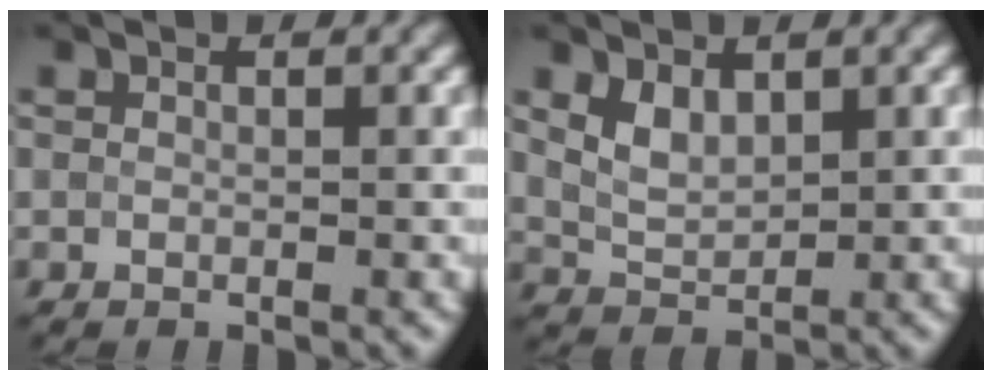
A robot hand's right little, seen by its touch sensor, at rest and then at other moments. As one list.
[{"total": 2.5, "force": [1.3, 1.5, 1.6], "torque": [-0.039, 0.000, 0.031]}]